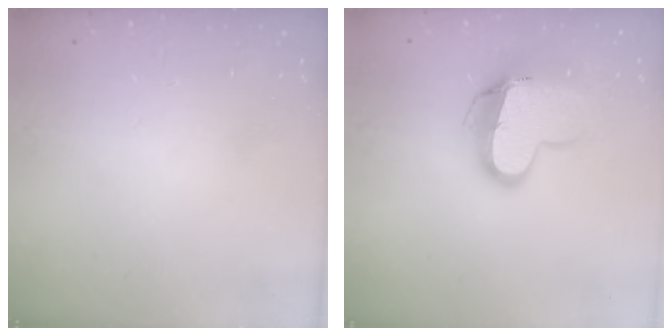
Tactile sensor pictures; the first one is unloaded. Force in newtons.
{"total": 13.5, "press": 13.5, "slide": 1.2}